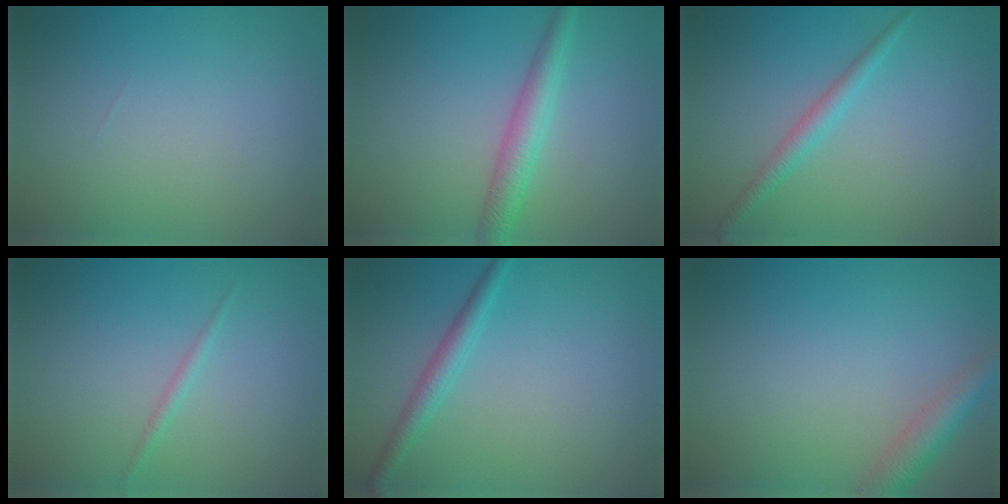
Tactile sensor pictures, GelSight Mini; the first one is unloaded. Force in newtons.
{"total": 3.0, "press": 3.0, "slide": 0.1}
{"total": 1.7, "press": 1.7, "slide": 0.1}
{"total": 0.8, "press": 0.8, "slide": 0.1}
{"total": 2.1, "press": 2.1, "slide": 0.1}
{"total": 2.9, "press": 2.9, "slide": 0.2}